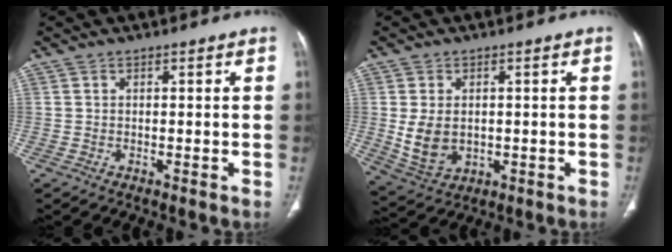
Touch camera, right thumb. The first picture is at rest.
{"total": 7.5, "force": [-0.1, 5.3, 5.3], "torque": [-0.093, -0.007, 0.017]}